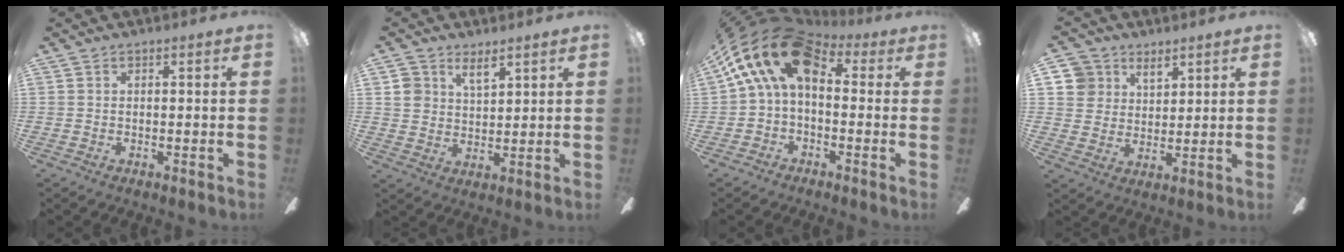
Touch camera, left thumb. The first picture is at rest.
{"total": 5.9, "force": [4.5, 3.4, 2.0], "torque": [-0.031, -0.014, 0.080]}
{"total": 17.1, "force": [5.1, 9.8, 13.1], "torque": [-0.249, -0.010, 0.085]}
{"total": 8.5, "force": [5.8, 6.0, 1.3], "torque": [-0.036, -0.026, 0.111]}